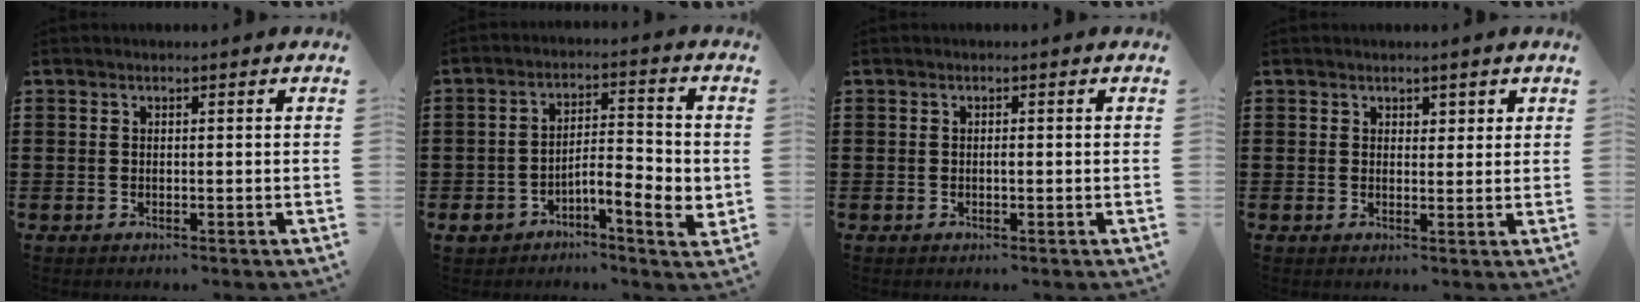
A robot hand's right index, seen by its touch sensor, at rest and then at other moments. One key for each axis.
{"total": 6.3, "fx": -2.5, "fy": 2.4, "fz": 5.3, "tx": -0.084, "ty": -0.004, "tz": -0.044}
{"total": 0.6, "fx": -0.1, "fy": 0.1, "fz": 0.6, "tx": -0.013, "ty": -0.004, "tz": -0.001}
{"total": 1.6, "fx": 1.2, "fy": 1.0, "fz": 0.3, "tx": 0.000, "ty": 0.002, "tz": 0.022}